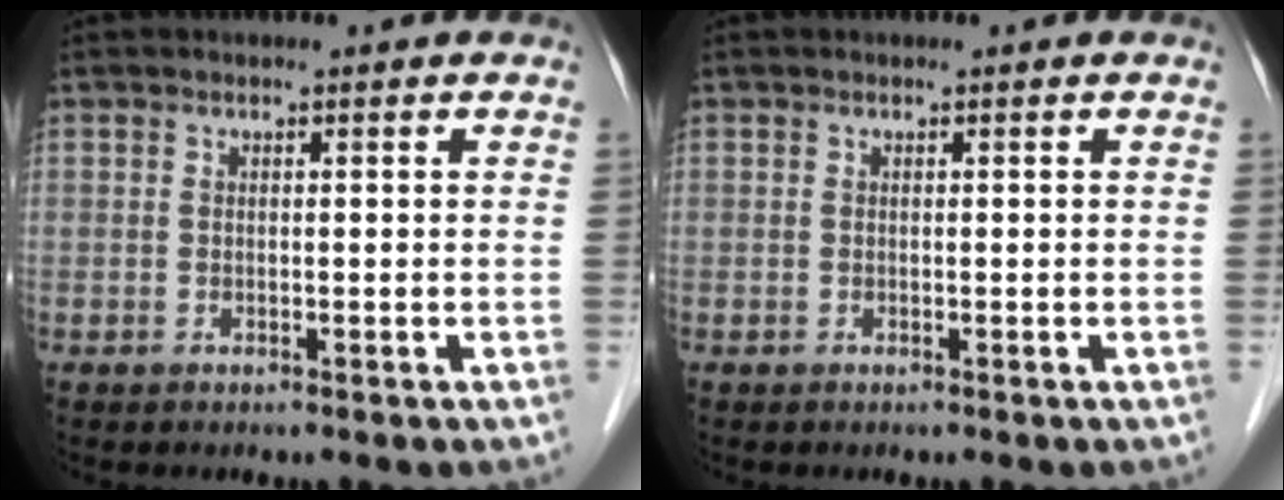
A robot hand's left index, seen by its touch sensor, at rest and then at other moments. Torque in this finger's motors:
{"motor_torque": [0.00, 0.00, 0.00, 0.00]}